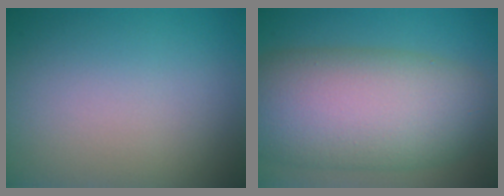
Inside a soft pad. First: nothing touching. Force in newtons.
{"total": 12.2, "press": 12.2, "slide": 0.4}